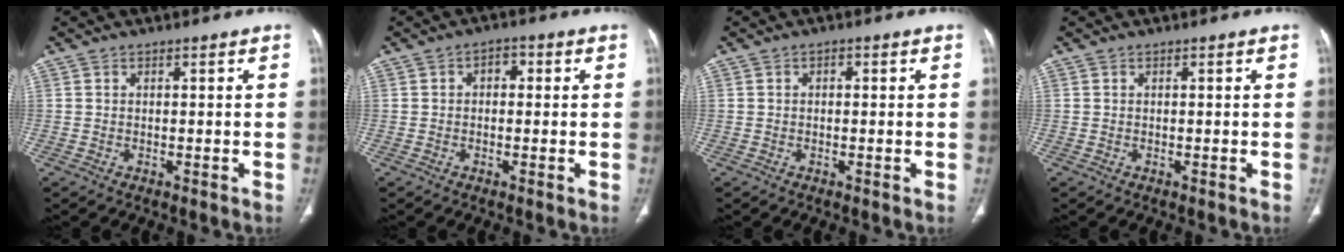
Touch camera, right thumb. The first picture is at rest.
{"total": 2.7, "force": [0.3, 1.9, 1.9], "torque": [-0.015, 0.010, -0.004]}
{"total": 1.0, "force": [0.1, 0.7, 0.7], "torque": [-0.006, 0.003, -0.001]}
{"total": 0.0}